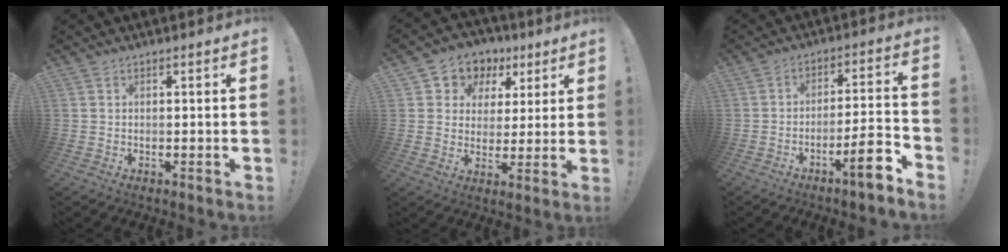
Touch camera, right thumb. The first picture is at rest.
{"total": 7.5, "force": [2.8, 6.7, 1.7], "torque": [-0.029, -0.017, 0.058]}
{"total": 11.1, "force": [-6.8, 1.4, 8.7], "torque": [-0.124, 0.037, -0.109]}